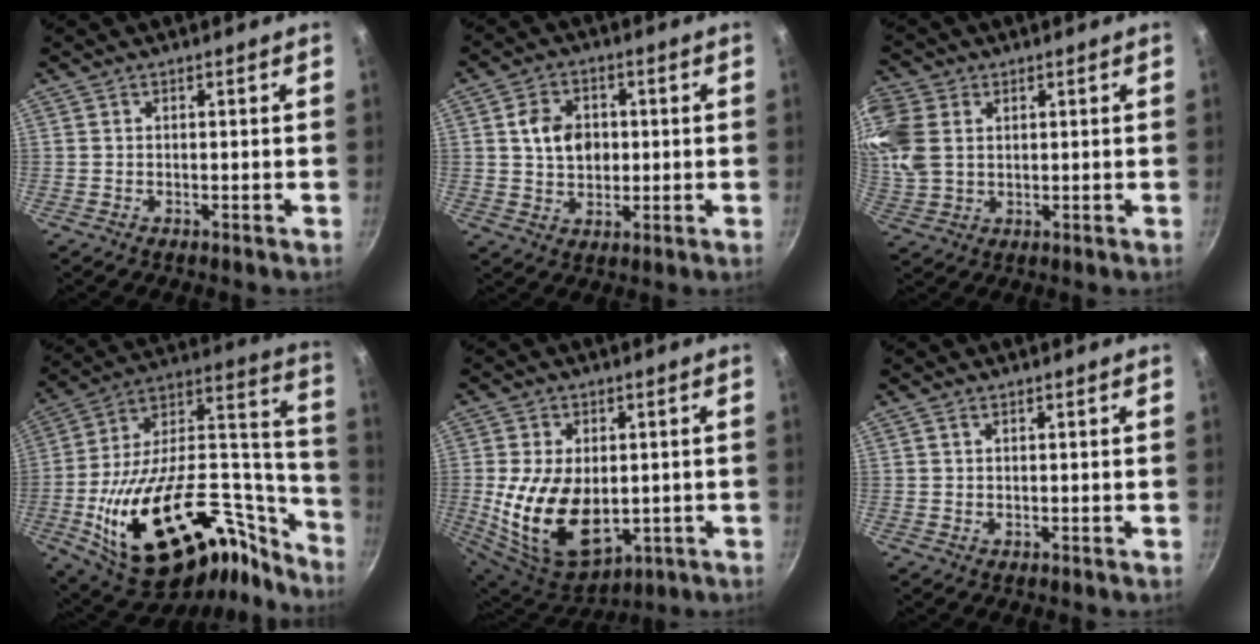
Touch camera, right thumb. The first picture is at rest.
{"total": 8.0, "force": [0.9, 6.1, 5.1], "torque": [-0.065, 0.004, 0.013]}
{"total": 11.0, "force": [3.0, 8.1, 6.7], "torque": [-0.148, -0.003, 0.059]}
{"total": 42.1, "force": [-18.5, 21.5, 31.2], "torque": [-0.434, 0.112, -0.274]}
{"total": 17.7, "force": [-1.3, 11.5, 13.4], "torque": [-0.235, -0.019, -0.001]}
{"total": 0.8, "force": [0.5, 0.5, 0.5], "torque": [-0.006, 0.001, 0.008]}